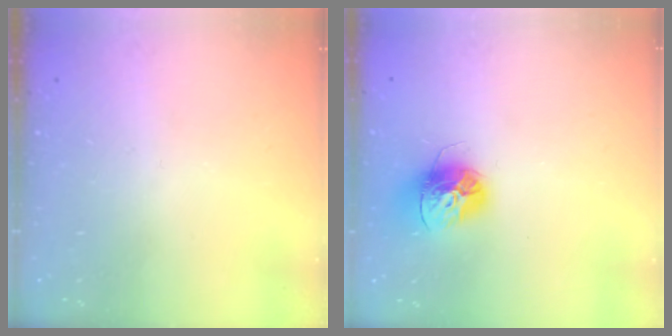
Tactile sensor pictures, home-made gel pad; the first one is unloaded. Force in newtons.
{"total": 15.0, "press": 14.9, "slide": 1.3}